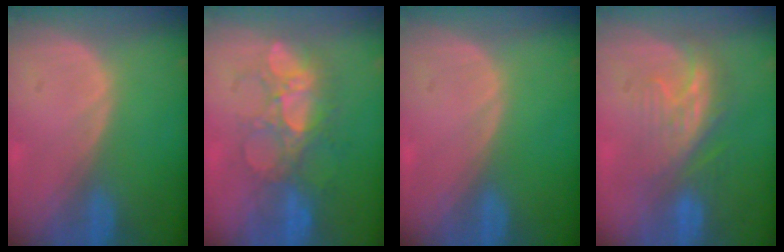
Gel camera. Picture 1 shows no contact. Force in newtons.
{"total": 7.7, "press": 7.6, "slide": 1.4}
{"total": 0.0}
{"total": 7.4, "press": 7.0, "slide": 2.3}